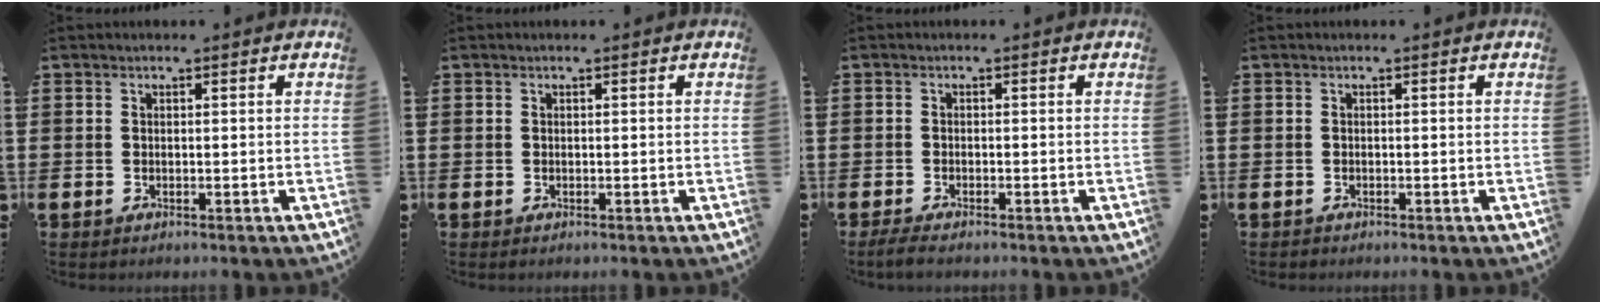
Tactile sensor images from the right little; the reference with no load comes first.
{"total": 0.0}
{"total": 1.4, "force": [-1.0, 0.2, 0.9], "torque": [-0.016, 0.000, -0.020]}
{"total": 0.0}